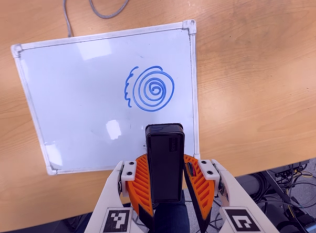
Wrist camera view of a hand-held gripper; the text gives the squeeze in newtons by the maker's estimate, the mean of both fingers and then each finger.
{"total": 5.6, "left": 5.4, "right": 5.9}